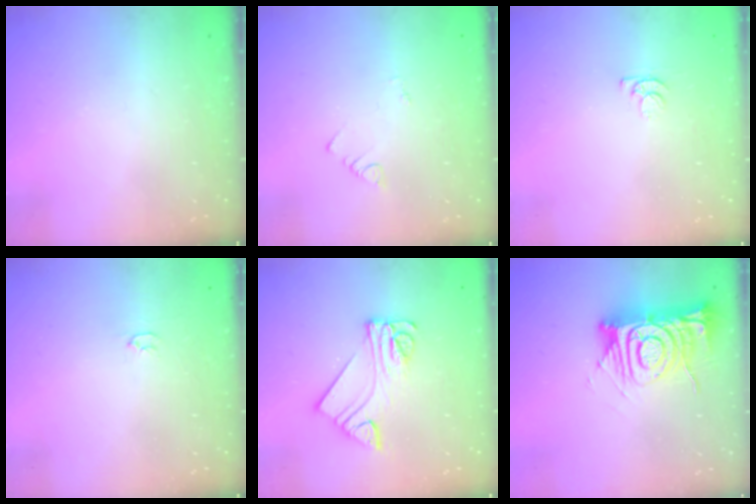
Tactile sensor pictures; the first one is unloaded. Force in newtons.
{"total": 1.1, "press": 1.1, "slide": 0.3}
{"total": 4.3, "press": 4.2, "slide": 0.5}
{"total": 2.0, "press": 2.0, "slide": 0.3}
{"total": 11.1, "press": 11.1, "slide": 1.1}
{"total": 13.6, "press": 13.5, "slide": 1.3}